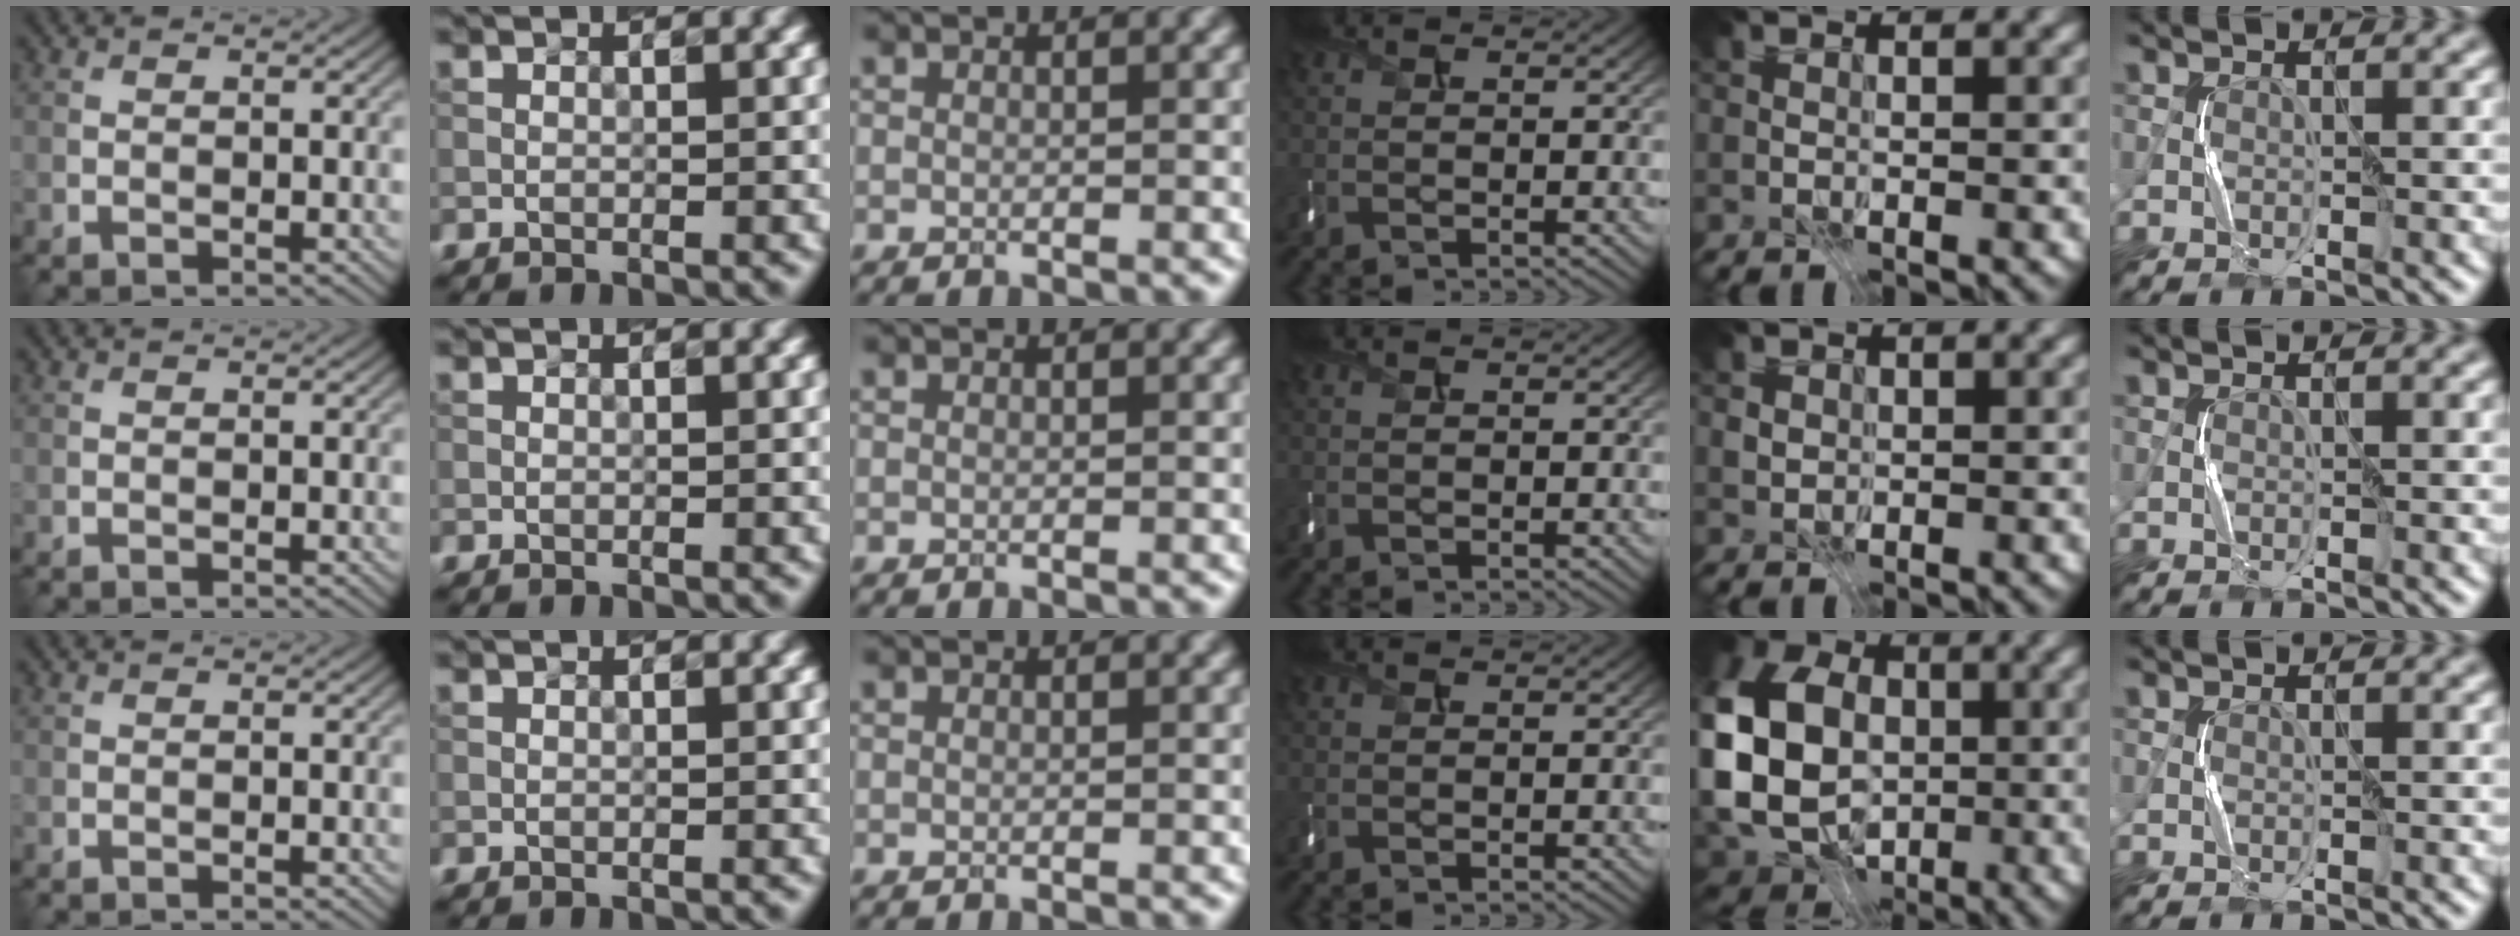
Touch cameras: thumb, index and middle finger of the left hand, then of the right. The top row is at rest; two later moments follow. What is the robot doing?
{"motion": "press", "object": "keyboard"}